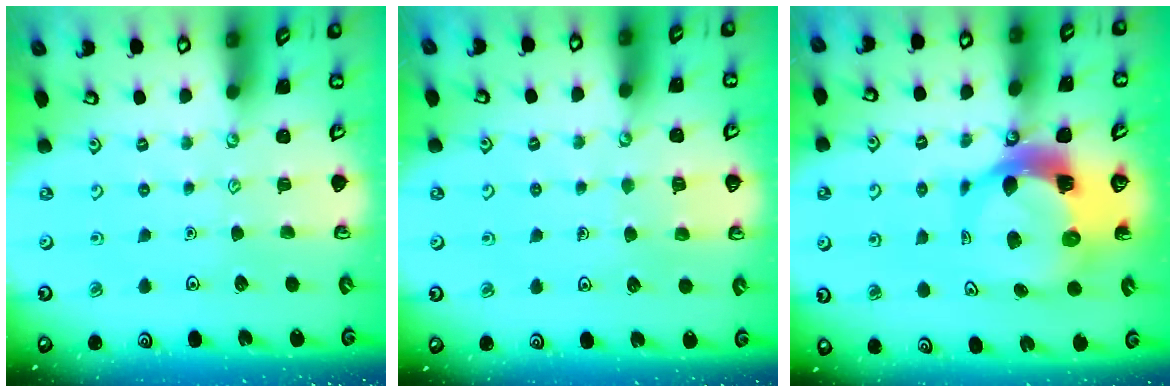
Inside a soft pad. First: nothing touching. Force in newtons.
{"total": 3.7, "press": 3.7, "slide": 0.3}
{"total": 10.5, "press": 10.4, "slide": 1.3}